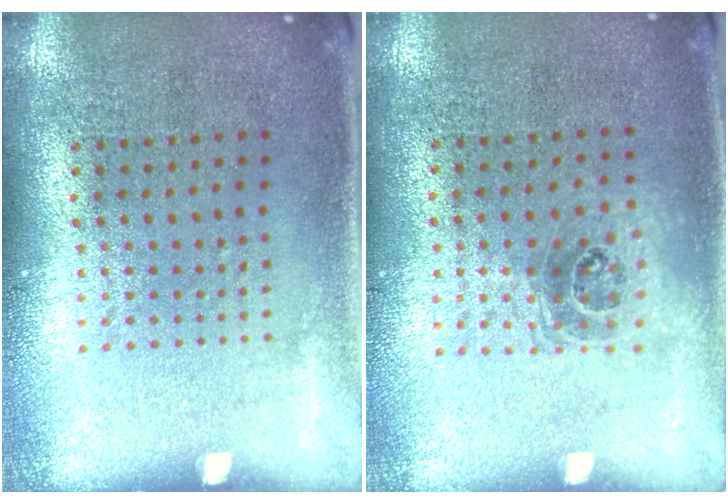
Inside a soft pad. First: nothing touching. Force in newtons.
{"total": 1.0, "press": 1.0, "slide": 0.3}